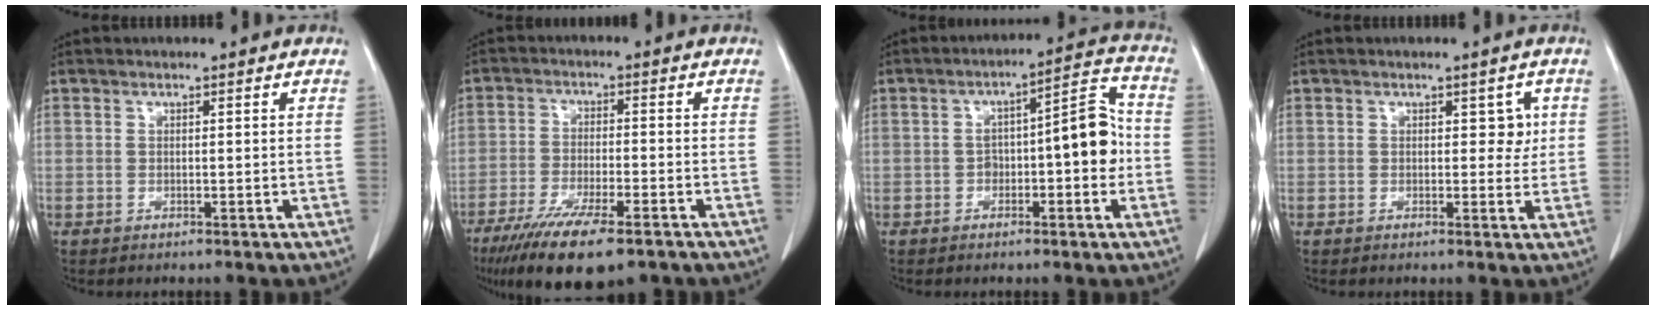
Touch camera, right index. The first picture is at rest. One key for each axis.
{"total": 13.3, "fx": -9.3, "fy": 2.6, "fz": 9.1, "tx": -0.159, "ty": -0.031, "tz": -0.148}
{"total": 9.4, "fx": -1.1, "fy": 3.0, "fz": 8.8, "tx": -0.120, "ty": 0.042, "tz": -0.013}
{"total": 2.6, "fx": 0.6, "fy": 1.7, "fz": 1.8, "tx": -0.014, "ty": 0.004, "tz": 0.006}